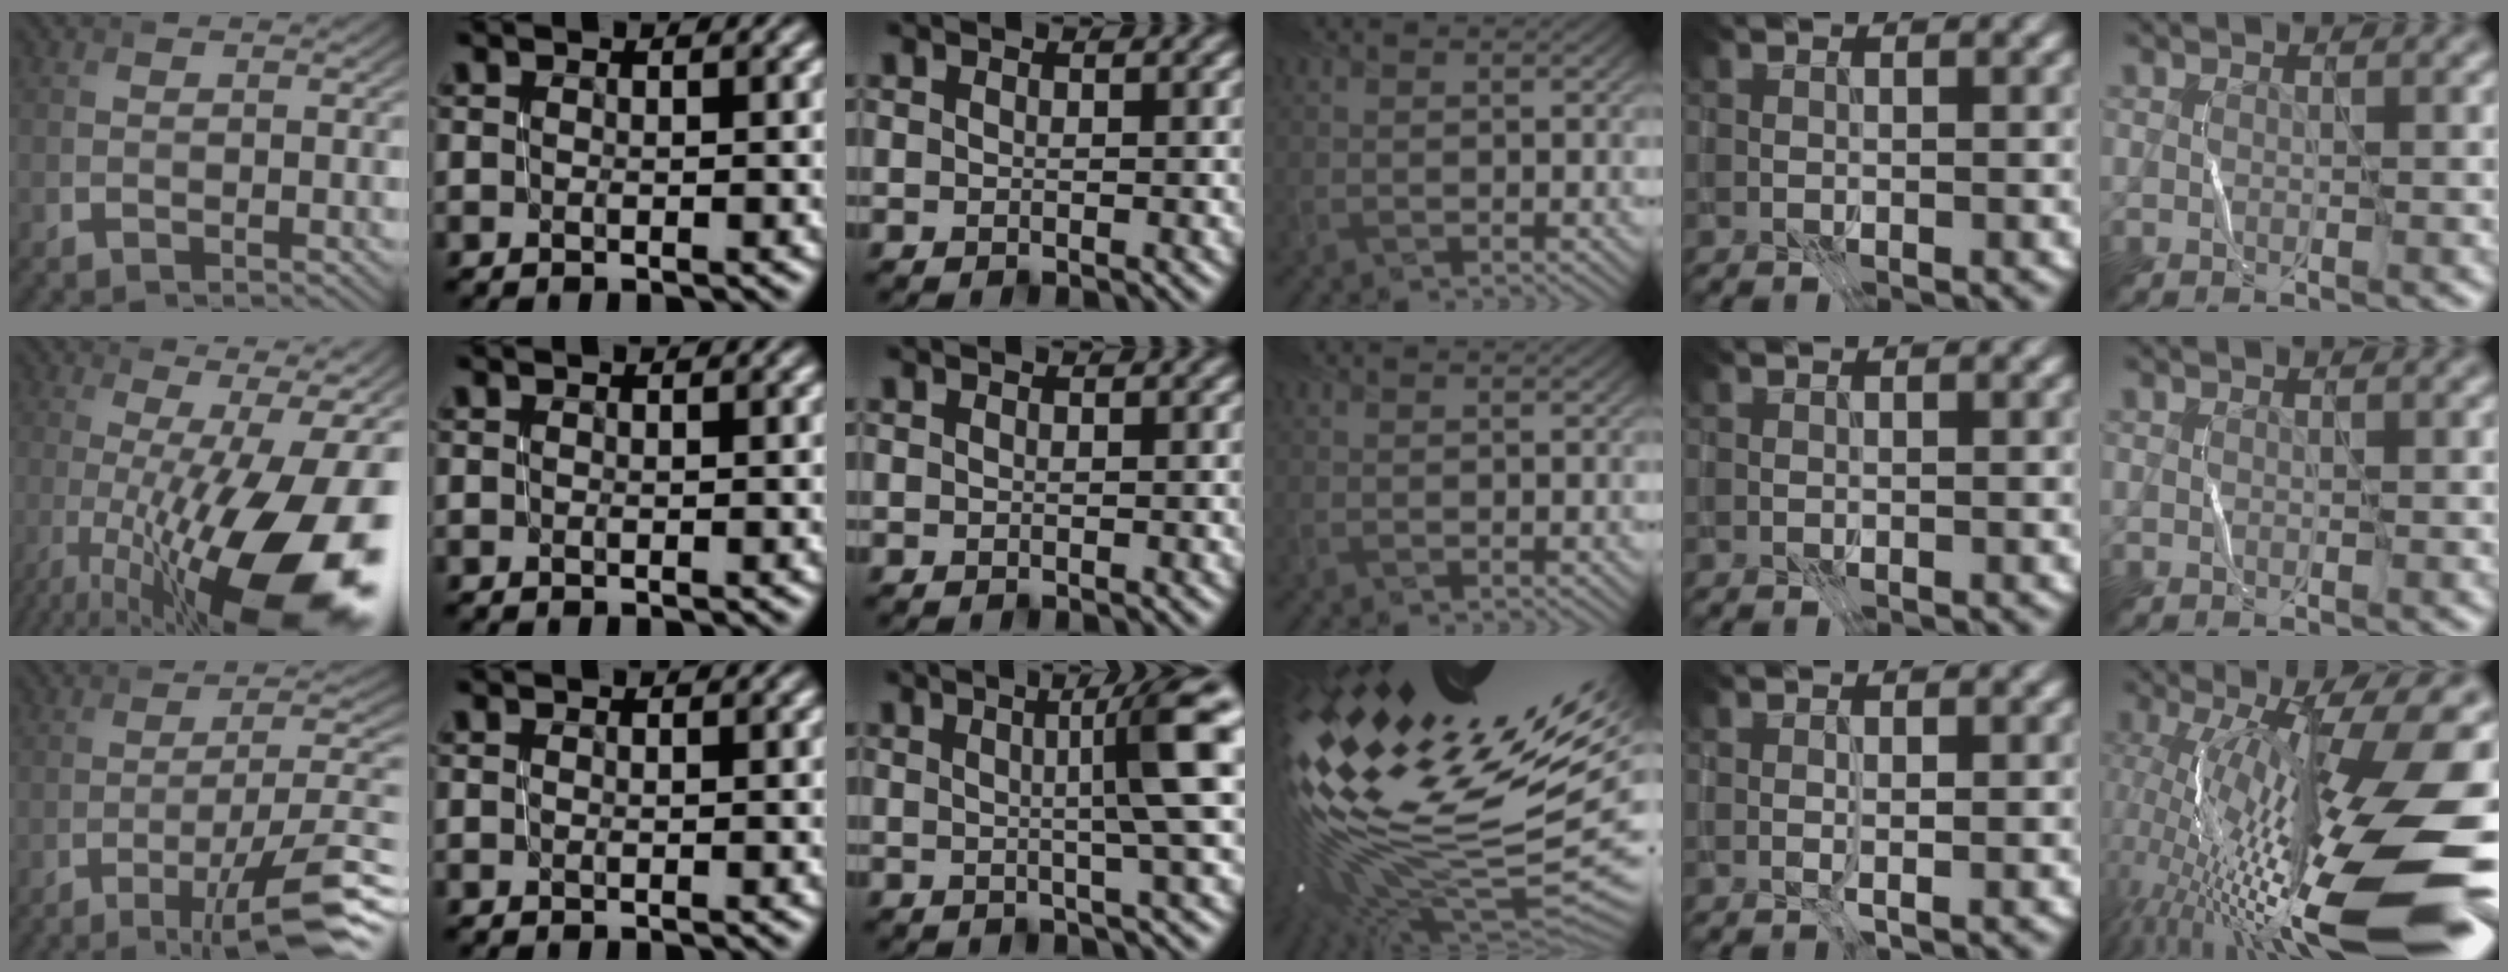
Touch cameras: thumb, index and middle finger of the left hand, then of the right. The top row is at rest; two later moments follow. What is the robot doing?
{"motion": "open", "object": "stapler"}